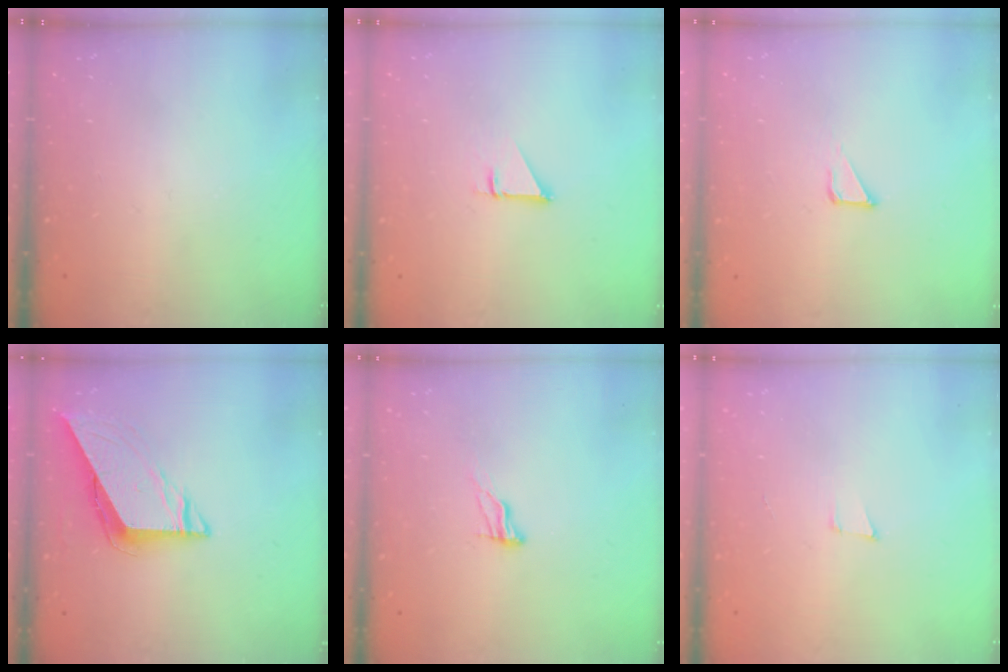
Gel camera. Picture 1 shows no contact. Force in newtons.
{"total": 1.0, "press": 1.0, "slide": 0.1}
{"total": 2.8, "press": 2.8, "slide": 0.1}
{"total": 7.4, "press": 7.4, "slide": 0.6}
{"total": 5.8, "press": 5.8, "slide": 0.5}
{"total": 3.6, "press": 2.5, "slide": 2.7}